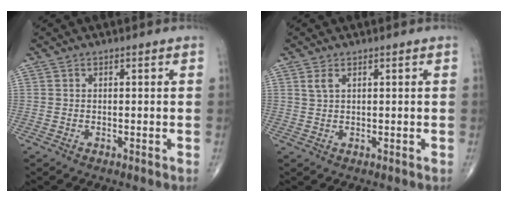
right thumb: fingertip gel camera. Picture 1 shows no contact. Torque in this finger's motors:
{"motor_torque": [-0.28, 0.21, -0.15, -0.06, 0.00]}